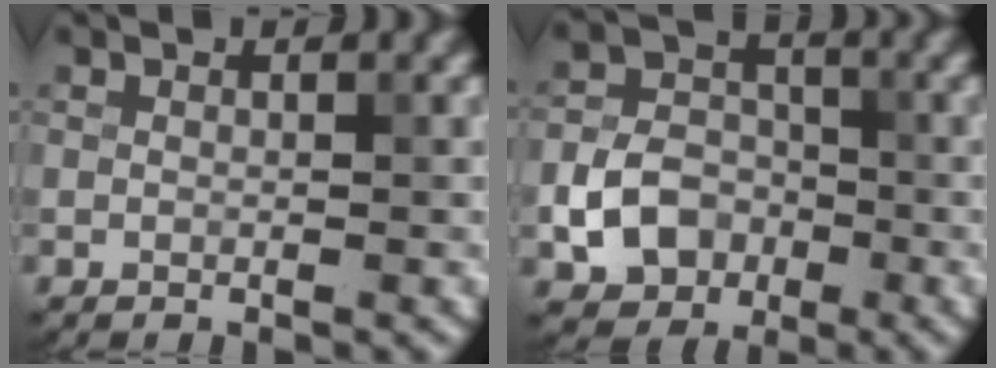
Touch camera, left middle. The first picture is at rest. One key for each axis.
{"total": 5.0, "fx": -1.8, "fy": 4.0, "fz": 2.5, "tx": -0.041, "ty": -0.001, "tz": -0.035}